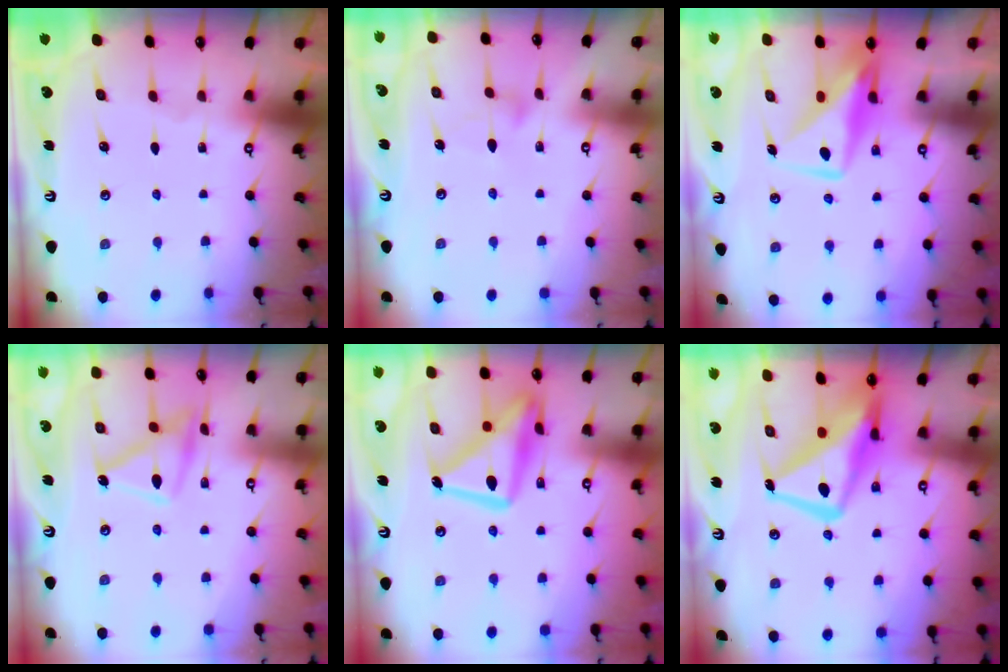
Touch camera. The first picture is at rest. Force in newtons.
{"total": 5.5, "press": 5.5, "slide": 0.4}
{"total": 11.0, "press": 10.9, "slide": 0.9}
{"total": 14.4, "press": 14.4, "slide": 1.1}
{"total": 17.9, "press": 17.9, "slide": 1.2}
{"total": 16.0, "press": 15.8, "slide": 2.0}